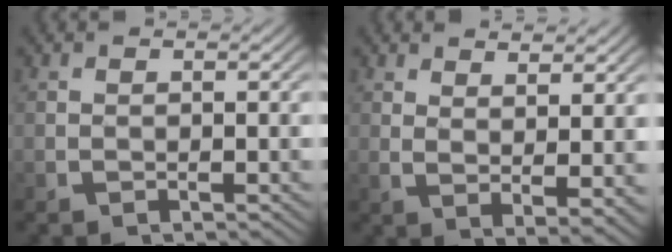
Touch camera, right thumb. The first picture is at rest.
{"total": 3.7, "force": [1.3, 1.3, 3.3], "torque": [-0.059, -0.021, 0.039]}